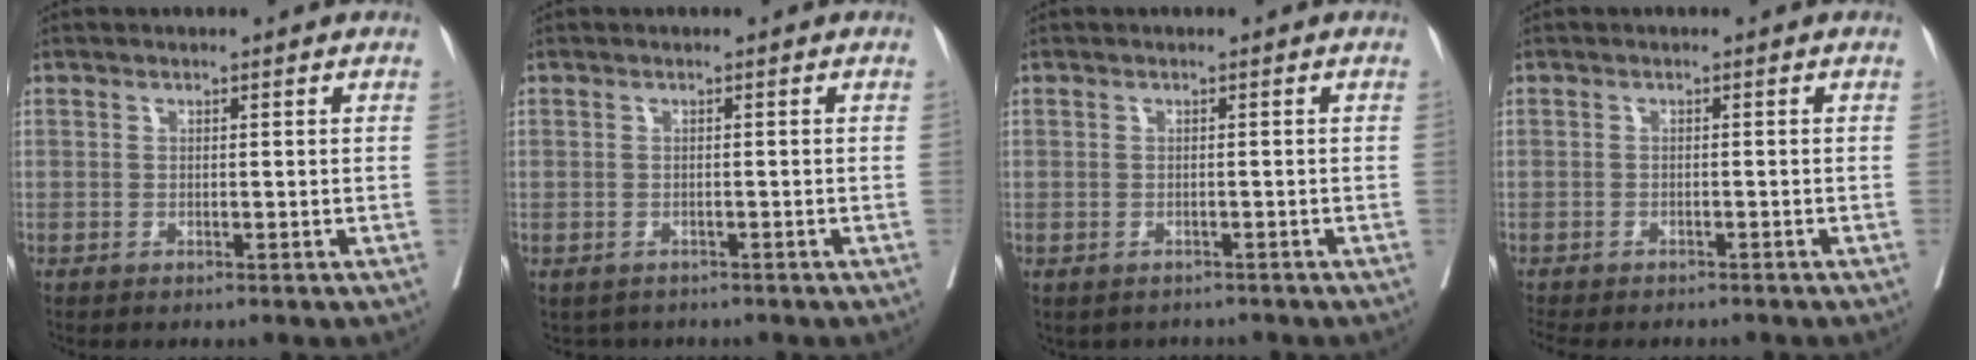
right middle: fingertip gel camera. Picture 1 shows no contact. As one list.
[{"total": 2.5, "force": [-1.9, 1.6, 0.3], "torque": [-0.005, 0.000, -0.028]}, {"total": 2.9, "force": [-2.5, 1.5, 0.4], "torque": [-0.004, 0.006, -0.031]}, {"total": 8.0, "force": [-7.0, 2.4, 2.9], "torque": [-0.045, -0.005, -0.095]}]